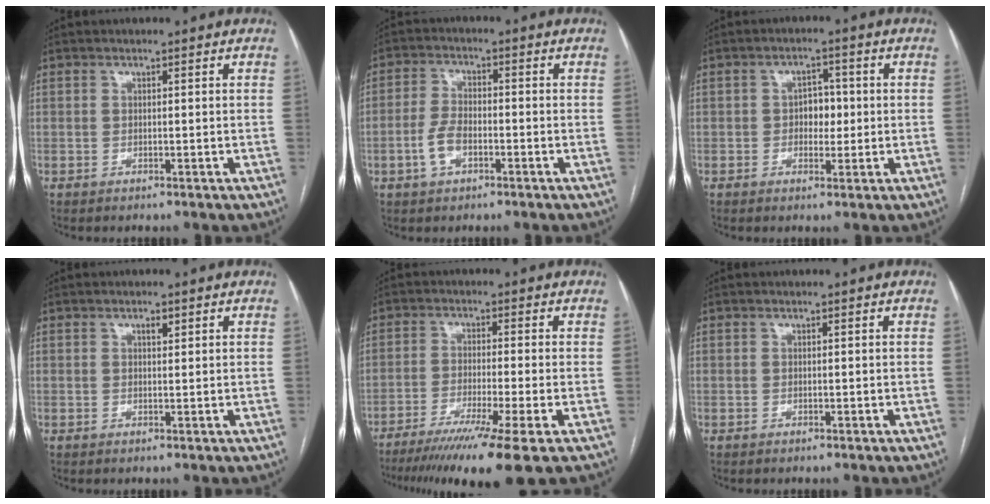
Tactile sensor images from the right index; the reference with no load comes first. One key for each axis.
{"total": 4.8, "fx": -1.9, "fy": 2.6, "fz": 3.6, "tx": -0.080, "ty": 0.008, "tz": -0.036}
{"total": 3.7, "fx": -0.1, "fy": 2.4, "fz": 2.8, "tx": -0.036, "ty": 0.009, "tz": -0.001}
{"total": 1.1, "fx": 0.6, "fy": 0.4, "fz": 0.9, "tx": -0.015, "ty": -0.001, "tz": 0.009}
{"total": 13.2, "fx": -9.4, "fy": -1.8, "fz": 9.2, "tx": -0.139, "ty": -0.041, "tz": -0.146}
{"total": 0.0}